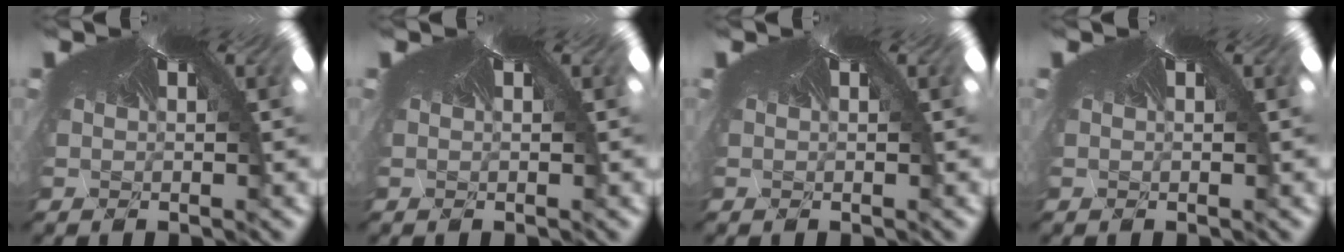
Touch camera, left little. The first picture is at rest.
{"total": 0.0}
{"total": 0.0}
{"total": 0.0}